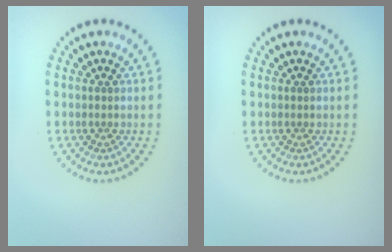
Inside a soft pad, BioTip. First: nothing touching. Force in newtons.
{"total": 0.0}